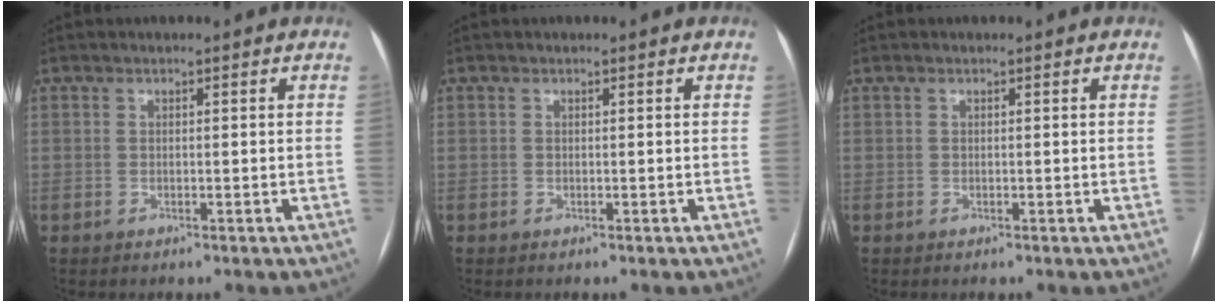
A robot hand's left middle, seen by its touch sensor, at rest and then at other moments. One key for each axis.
{"total": 0.0}
{"total": 0.0}